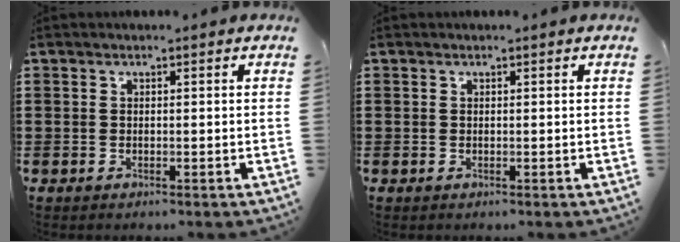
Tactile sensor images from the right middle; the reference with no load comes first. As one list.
[{"total": 0.0}]